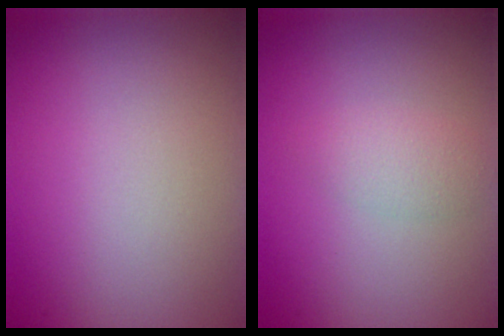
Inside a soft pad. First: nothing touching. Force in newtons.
{"total": 1.8, "press": 1.8, "slide": 0.1}